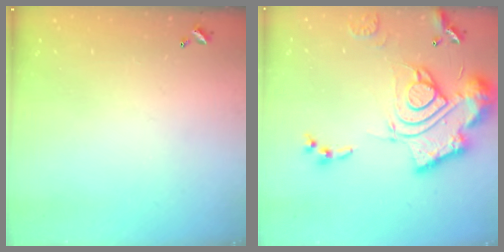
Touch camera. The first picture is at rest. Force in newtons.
{"total": 23.3, "press": 23.1, "slide": 2.3}